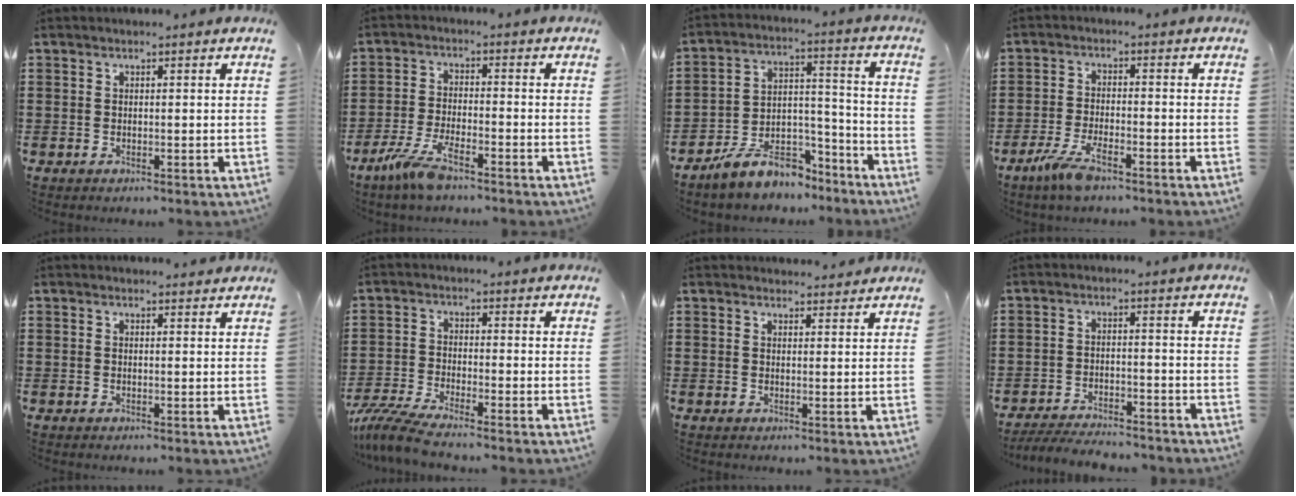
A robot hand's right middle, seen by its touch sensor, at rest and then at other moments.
{"total": 6.2, "force": [-4.5, 0.9, 4.2], "torque": [-0.102, -0.016, -0.087]}
{"total": 8.7, "force": [-7.4, 3.4, 3.1], "torque": [-0.061, 0.025, -0.141]}
{"total": 5.4, "force": [-3.5, 1.1, 4.0], "torque": [-0.092, -0.010, -0.067]}
{"total": 0.7, "force": [0.7, 0.1, 0.1], "torque": [0.004, -0.004, 0.012]}
{"total": 5.3, "force": [-4.7, 0.0, 2.4], "torque": [-0.076, -0.024, -0.099]}
{"total": 1.9, "force": [1.9, 0.3, -0.2], "torque": [0.006, -0.001, 0.035]}
{"total": 4.3, "force": [-4.1, 0.4, 0.9], "torque": [-0.024, -0.003, -0.085]}